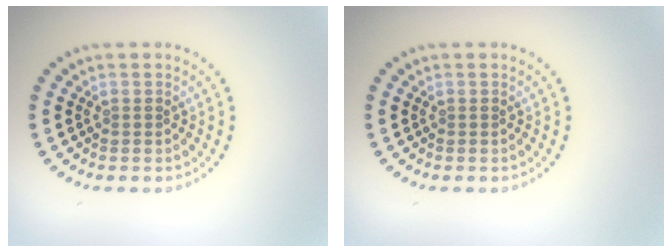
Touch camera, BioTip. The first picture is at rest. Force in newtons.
{"total": 0.0}